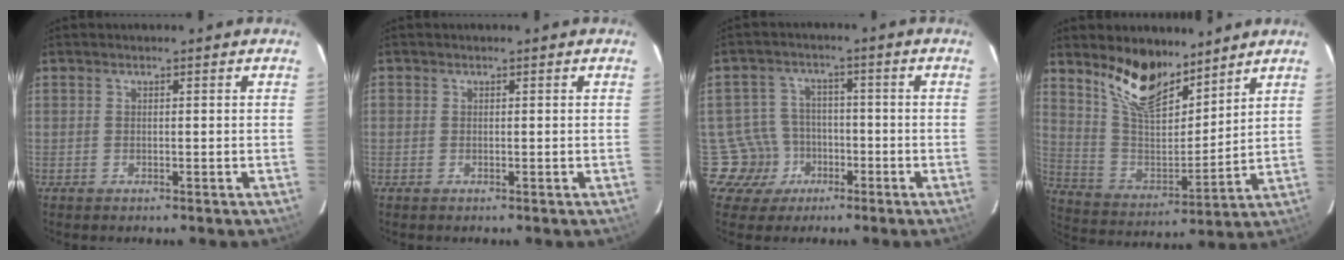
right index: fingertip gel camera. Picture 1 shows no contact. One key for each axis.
{"total": 0.0}
{"total": 7.6, "fx": -3.3, "fy": 6.8, "fz": -0.3, "tx": -0.013, "ty": 0.021, "tz": -0.051}
{"total": 14.6, "fx": 10.8, "fy": 5.9, "fz": 7.7, "tx": -0.152, "ty": -0.006, "tz": 0.210}